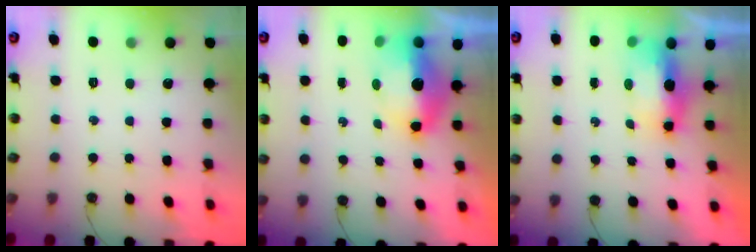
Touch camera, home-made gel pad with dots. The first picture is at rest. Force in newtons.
{"total": 10.3, "press": 9.7, "slide": 3.5}
{"total": 15.6, "press": 9.1, "slide": 12.7}